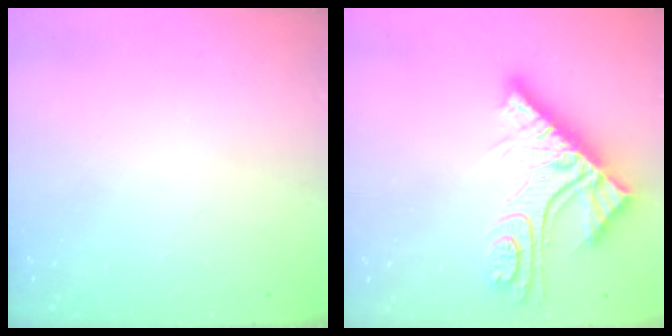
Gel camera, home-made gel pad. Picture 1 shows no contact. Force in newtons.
{"total": 17.4, "press": 17.3, "slide": 1.8}